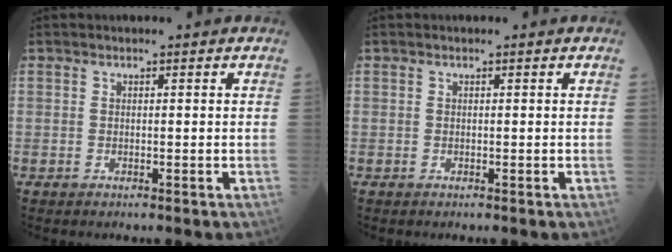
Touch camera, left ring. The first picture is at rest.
{"total": 0.0}